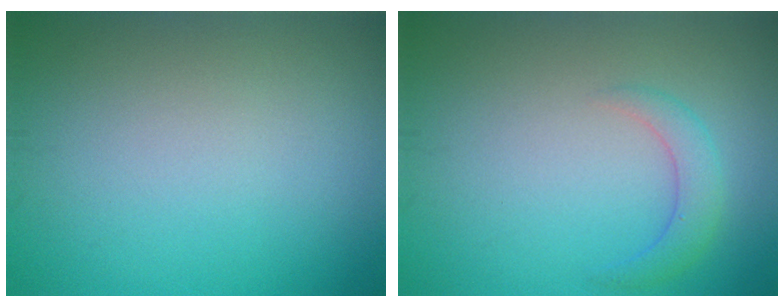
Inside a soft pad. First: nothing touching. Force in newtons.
{"total": 2.0, "press": 2.0, "slide": 0.1}